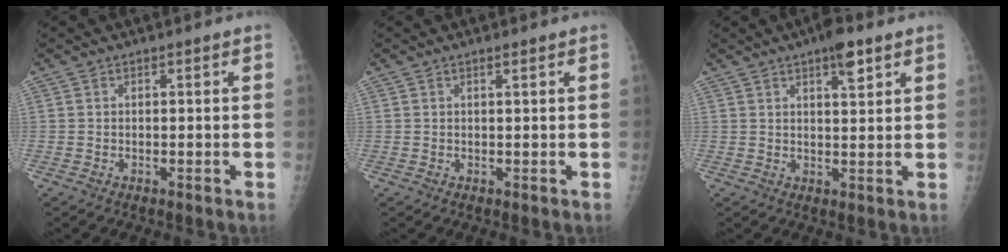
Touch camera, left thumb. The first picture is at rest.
{"total": 0.6, "force": [0.4, 0.0, 0.5], "torque": [-0.009, -0.001, 0.007]}
{"total": 5.4, "force": [3.2, 1.7, 3.9], "torque": [-0.048, -0.013, 0.045]}